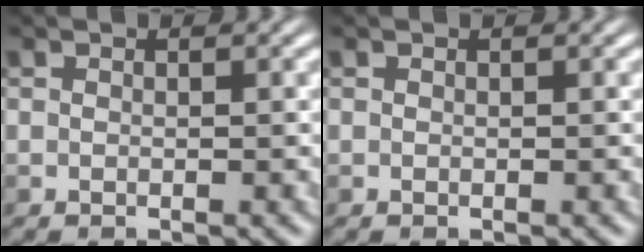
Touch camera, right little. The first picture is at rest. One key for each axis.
{"total": 0.0}